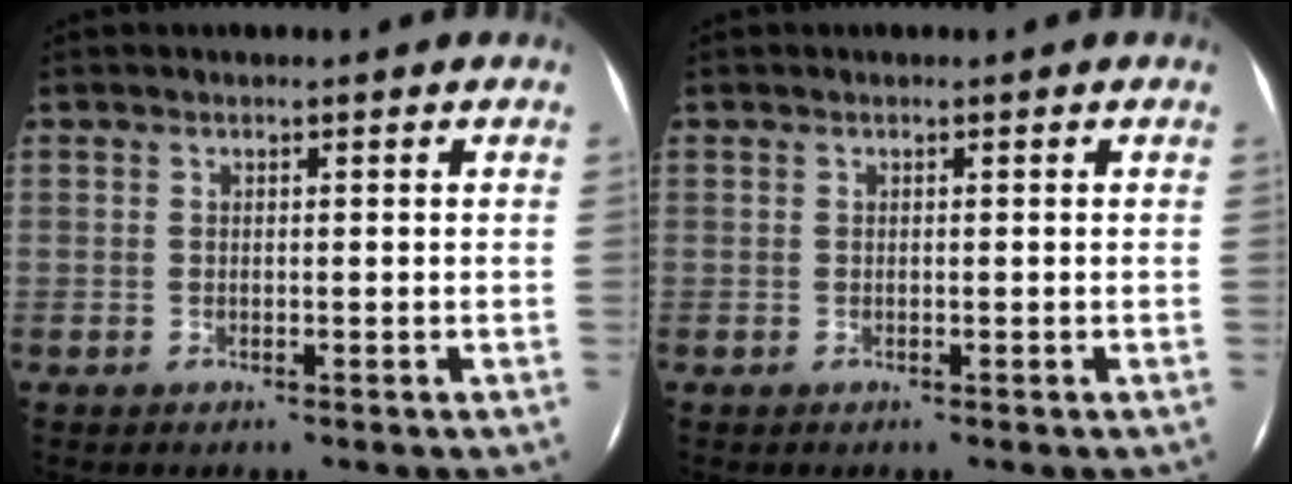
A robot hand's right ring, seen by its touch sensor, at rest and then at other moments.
{"total": 0.0}